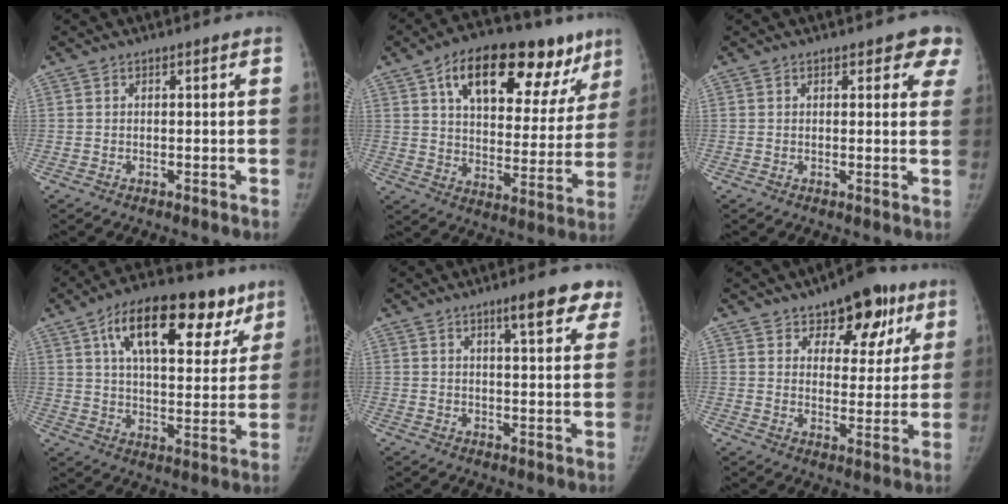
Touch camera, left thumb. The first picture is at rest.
{"total": 25.7, "force": [14.1, 12.8, 17.2], "torque": [-0.208, -0.004, 0.214]}
{"total": 5.2, "force": [3.6, 2.5, 2.7], "torque": [0.011, -0.012, 0.027]}
{"total": 22.4, "force": [11.6, 10.7, 15.9], "torque": [-0.202, -0.012, 0.183]}
{"total": 8.1, "force": [5.3, 2.0, 5.8], "torque": [-0.050, -0.024, 0.070]}
{"total": 13.4, "force": [7.9, 7.4, 7.9], "torque": [-0.056, -0.032, 0.114]}